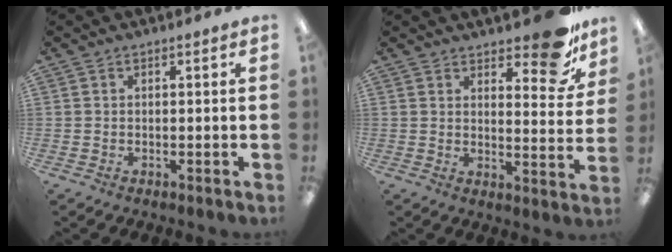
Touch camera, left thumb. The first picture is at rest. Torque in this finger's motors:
{"motor_torque": [1.38, 0.80, 0.75, -0.86, 0.02]}